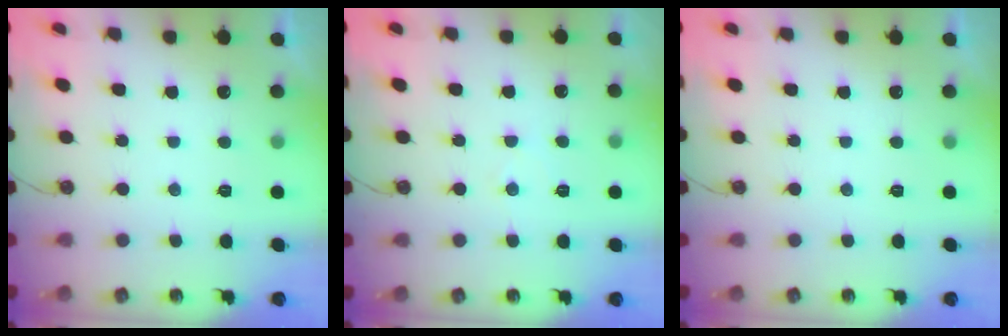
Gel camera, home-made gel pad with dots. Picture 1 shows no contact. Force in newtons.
{"total": 4.0, "press": 3.9, "slide": 0.6}
{"total": 0.0}